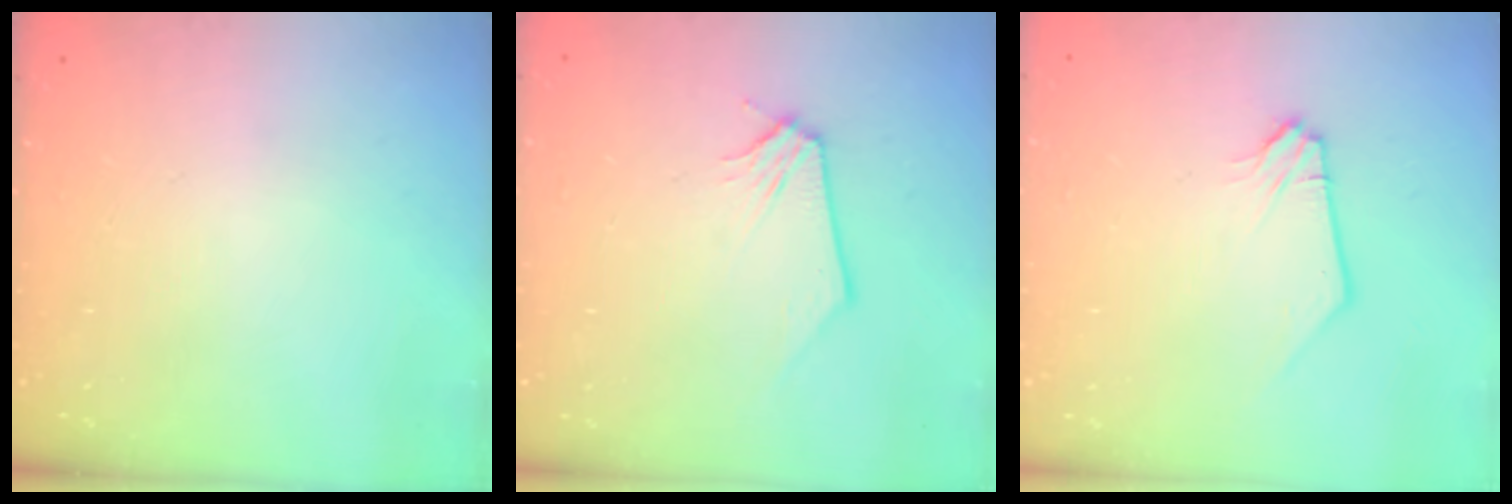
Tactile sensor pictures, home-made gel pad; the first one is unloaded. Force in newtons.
{"total": 0.0}
{"total": 0.0}